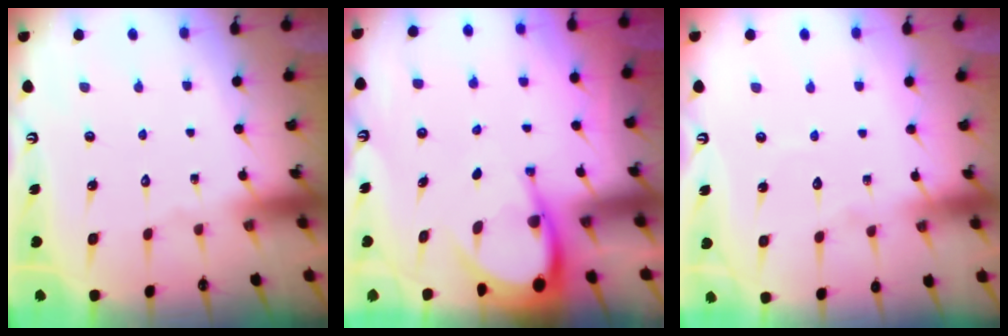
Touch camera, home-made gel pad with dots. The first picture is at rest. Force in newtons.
{"total": 5.6, "press": 5.6, "slide": 0.5}
{"total": 2.6, "press": 2.6, "slide": 0.3}